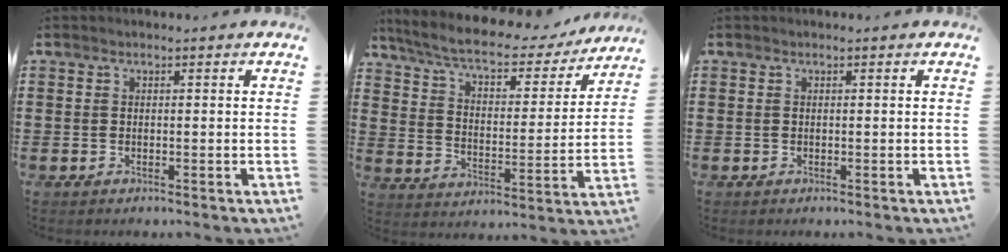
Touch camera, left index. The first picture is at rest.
{"total": 7.0, "force": [5.5, 1.5, 3.9], "torque": [-0.099, -0.028, 0.090]}
{"total": 0.0}